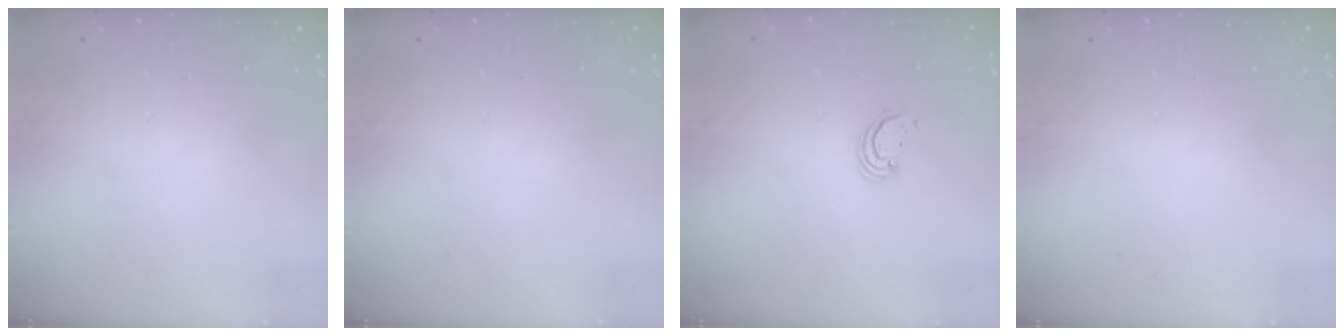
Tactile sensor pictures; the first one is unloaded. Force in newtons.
{"total": 0.0}
{"total": 2.2, "press": 2.2, "slide": 0.2}
{"total": 0.0}